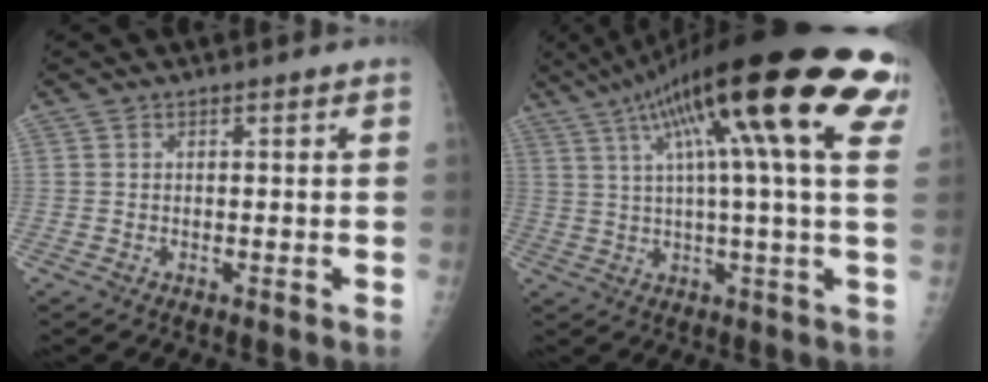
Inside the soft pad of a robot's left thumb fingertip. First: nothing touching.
{"total": 27.7, "force": [12.4, 4.7, 24.3], "torque": [-0.347, 0.026, 0.178]}